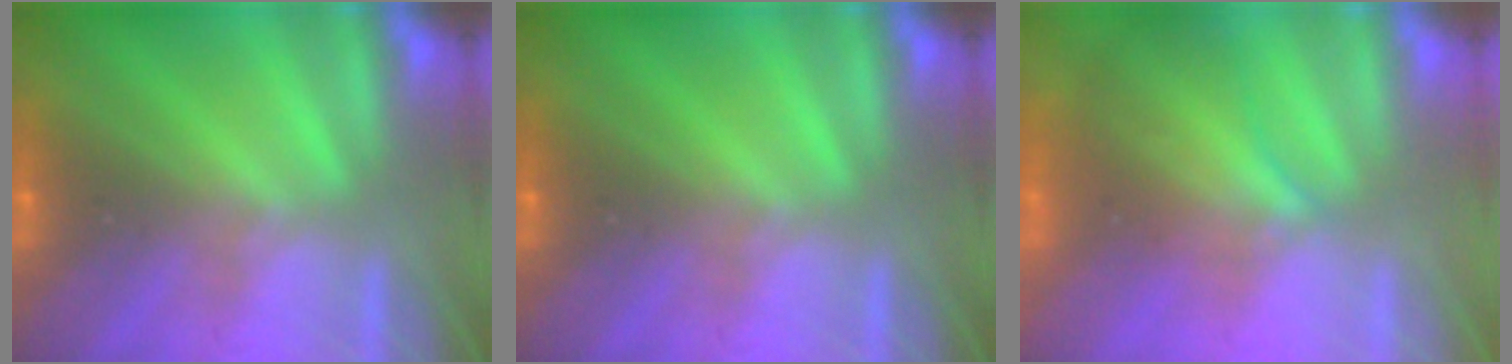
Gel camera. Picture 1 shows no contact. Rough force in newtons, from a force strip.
{"total": 0.0}
{"total": 3.4}